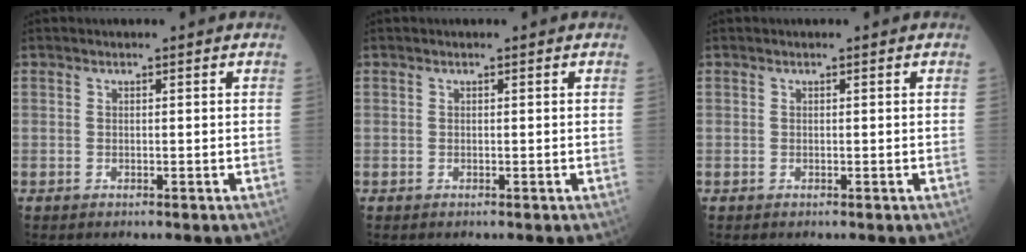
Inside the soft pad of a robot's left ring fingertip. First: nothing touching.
{"total": 0.0}
{"total": 0.0}